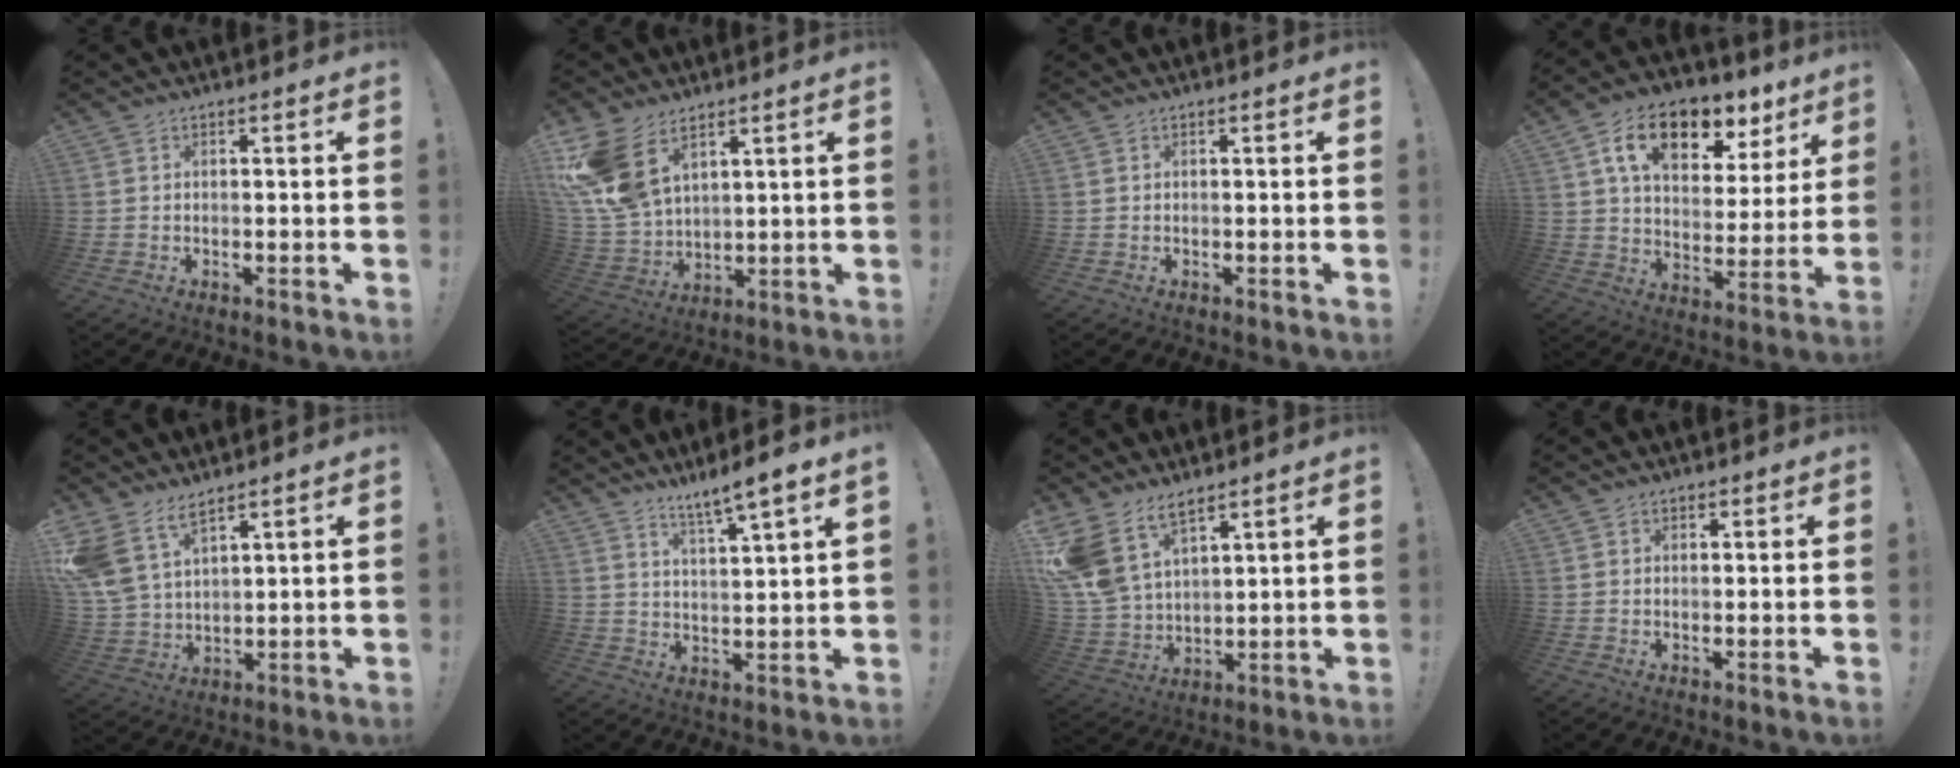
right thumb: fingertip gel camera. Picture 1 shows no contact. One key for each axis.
{"total": 13.8, "fx": 7.9, "fy": 8.1, "fz": 7.9, "tx": -0.165, "ty": -0.049, "tz": 0.152}
{"total": 0.0}
{"total": 16.5, "fx": 9.2, "fy": 9.2, "fz": 10.0, "tx": -0.153, "ty": -0.043, "tz": 0.160}
{"total": 11.1, "fx": 7.8, "fy": 5.6, "fz": 5.6, "tx": -0.127, "ty": -0.048, "tz": 0.153}
{"total": 6.8, "fx": 5.4, "fy": -0.9, "fz": 4.0, "tx": -0.068, "ty": -0.040, "tz": 0.089}
{"total": 13.4, "fx": 9.2, "fy": 7.2, "fz": 6.5, "tx": -0.151, "ty": -0.060, "tz": 0.181}
{"total": 0.9, "fx": 0.6, "fy": 0.6, "fz": 0.1, "tx": 0.005, "ty": -0.002, "tz": 0.011}